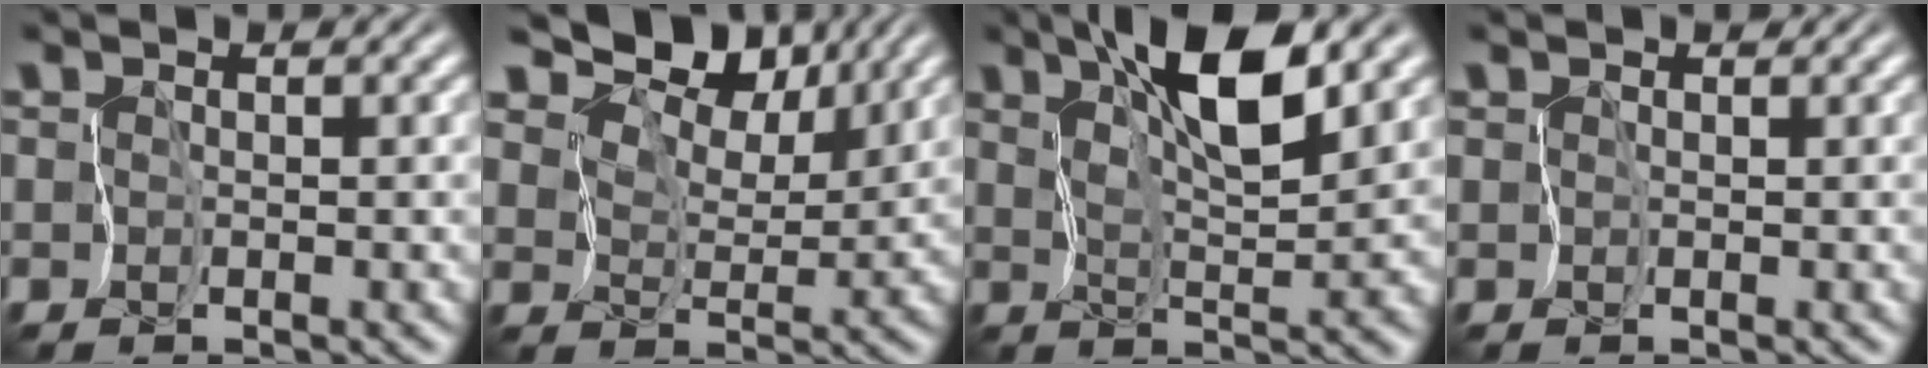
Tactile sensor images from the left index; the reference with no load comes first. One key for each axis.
{"total": 7.8, "fx": 6.5, "fy": 3.1, "fz": 3.2, "tx": -0.062, "ty": -0.003, "tz": 0.107}
{"total": 7.6, "fx": 4.4, "fy": 1.2, "fz": 6.0, "tx": -0.109, "ty": 0.010, "tz": 0.077}
{"total": 0.7, "fx": 0.4, "fy": 0.6, "fz": 0.3, "tx": 0.004, "ty": 0.010, "tz": 0.001}